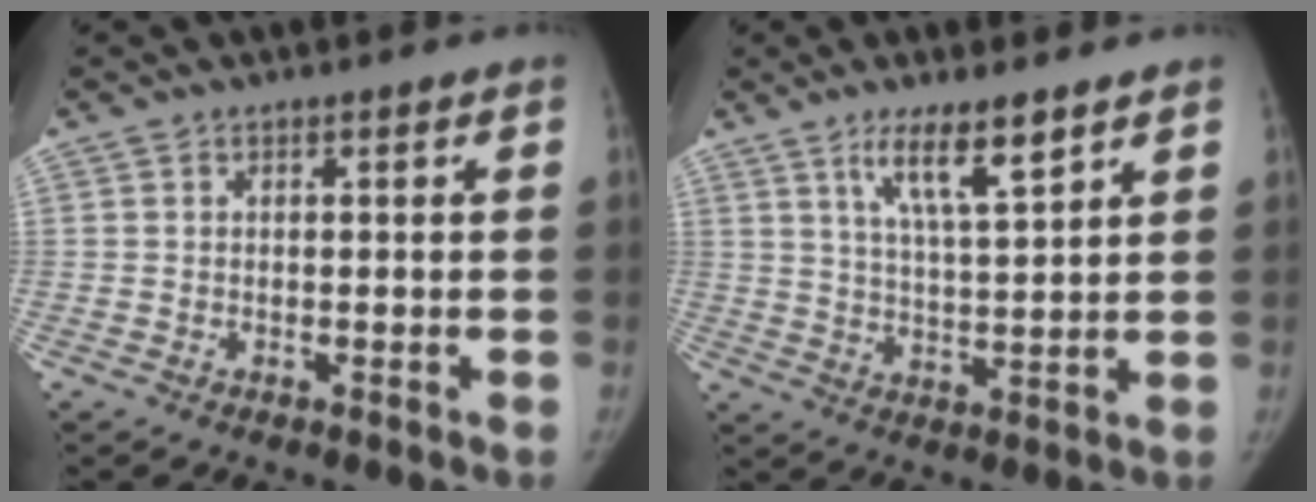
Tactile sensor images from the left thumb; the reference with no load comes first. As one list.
[{"total": 8.7, "force": [5.5, 1.4, 6.6], "torque": [-0.114, -0.034, 0.105]}]